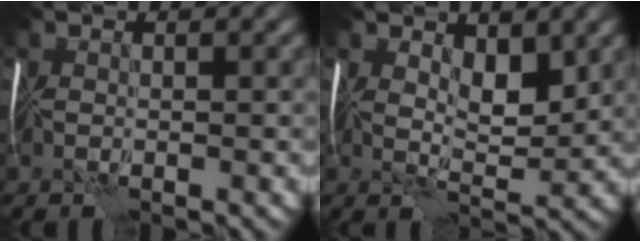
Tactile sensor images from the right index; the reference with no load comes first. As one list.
[{"total": 3.7, "force": [1.8, 1.7, 2.8], "torque": [-0.045, -0.008, 0.031]}]